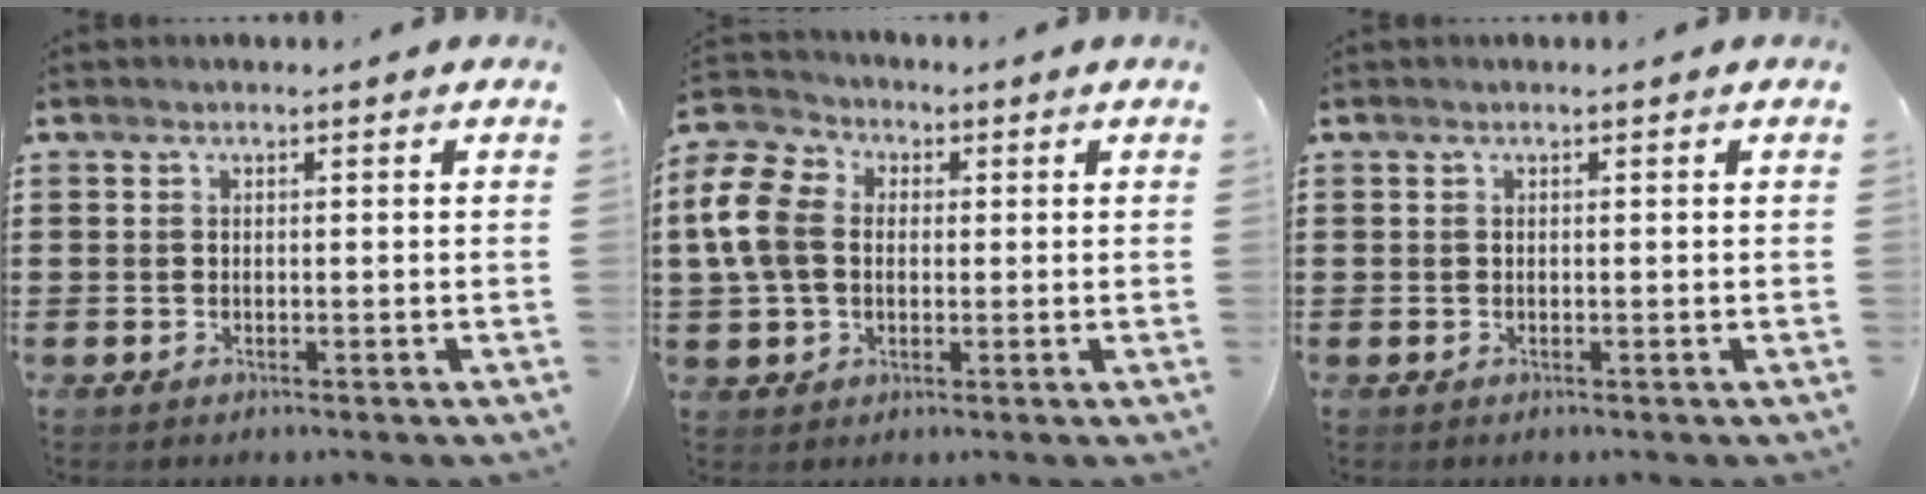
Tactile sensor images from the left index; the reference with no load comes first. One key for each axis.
{"total": 8.5, "fx": 0.7, "fy": 6.6, "fz": 5.3, "tx": -0.161, "ty": 0.007, "tz": 0.003}
{"total": 0.0}